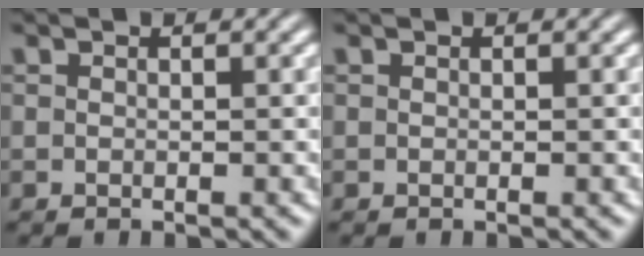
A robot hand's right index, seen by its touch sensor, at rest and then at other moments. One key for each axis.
{"total": 0.0}